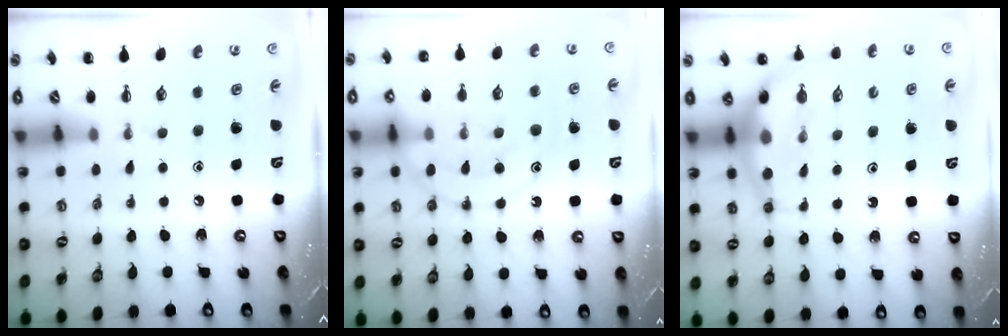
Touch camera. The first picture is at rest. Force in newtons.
{"total": 13.6, "press": 13.6, "slide": 1.1}
{"total": 7.2, "press": 7.2, "slide": 1.1}